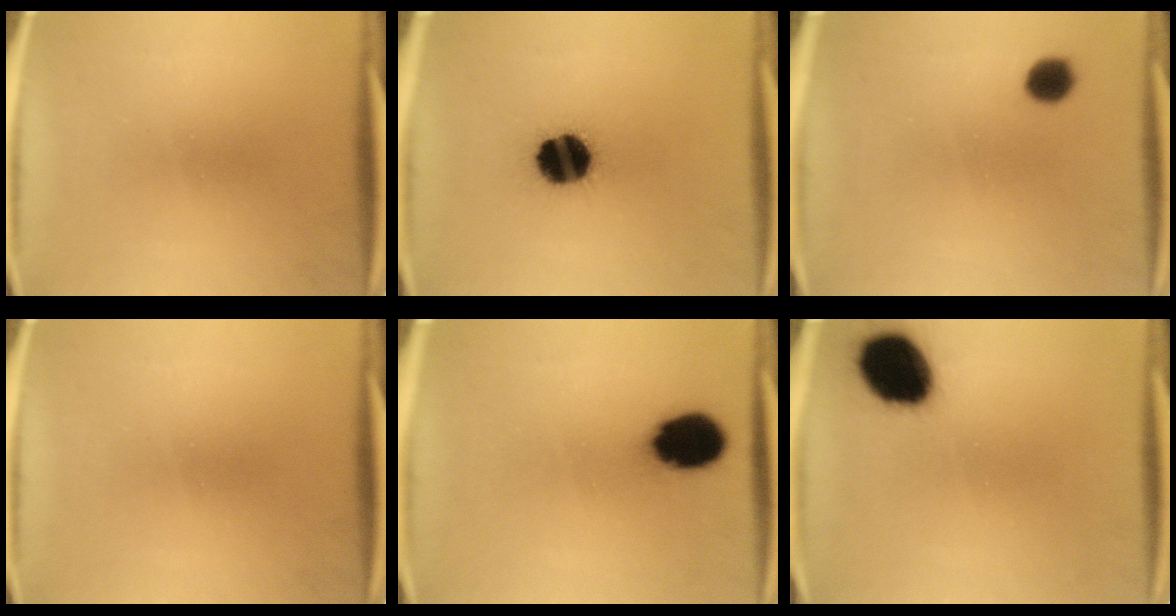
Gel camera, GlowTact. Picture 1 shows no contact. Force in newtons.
{"total": 14.6}
{"total": 4.0}
{"total": 0.0}
{"total": 11.7}
{"total": 16.0}